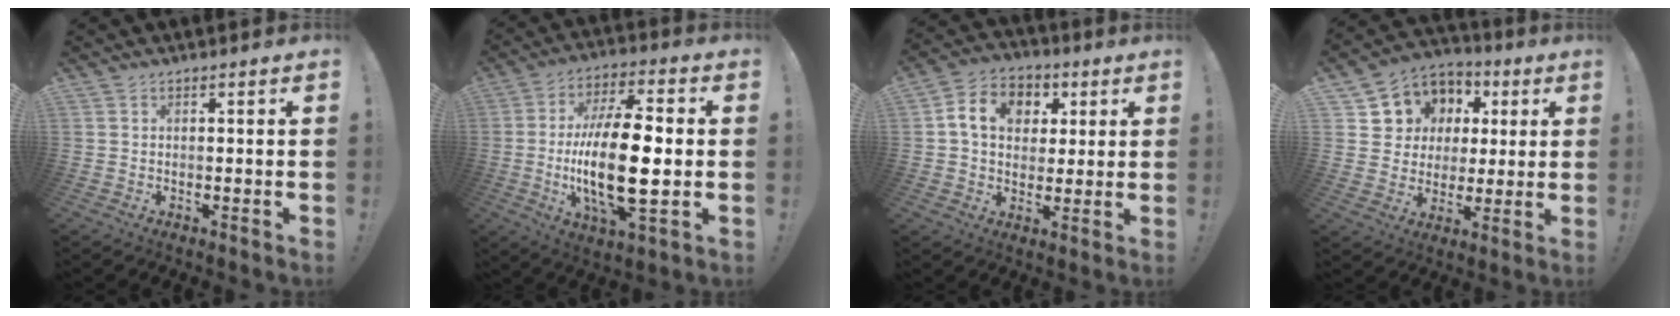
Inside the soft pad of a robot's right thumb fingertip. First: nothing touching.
{"total": 20.7, "force": [-1.9, 7.4, 19.3], "torque": [-0.375, -0.004, -0.035]}
{"total": 11.7, "force": [3.0, 9.5, 6.2], "torque": [-0.096, 0.010, 0.060]}
{"total": 9.9, "force": [3.0, 9.2, 2.1], "torque": [-0.026, -0.024, 0.069]}